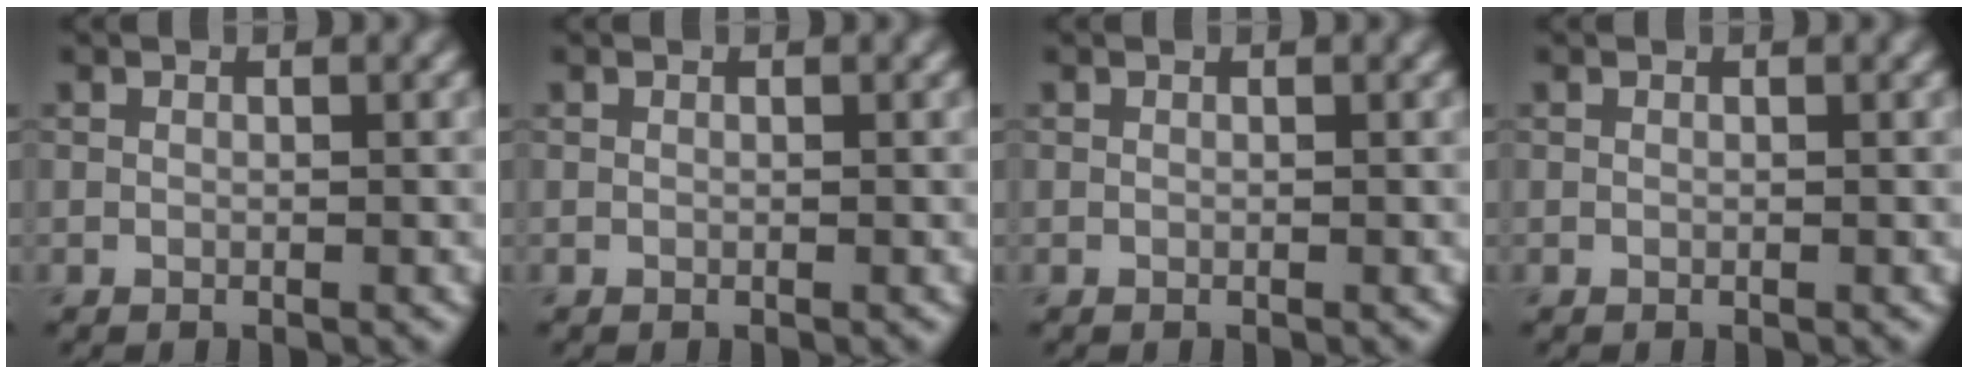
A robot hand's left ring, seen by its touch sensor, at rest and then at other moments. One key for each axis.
{"total": 0.0}
{"total": 0.0}
{"total": 0.0}